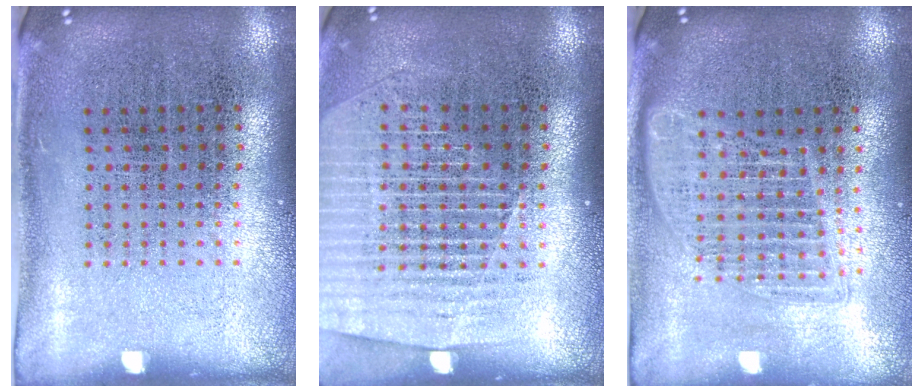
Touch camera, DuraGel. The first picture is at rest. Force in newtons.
{"total": 1.5, "press": 1.4, "slide": 0.5}
{"total": 1.7, "press": 1.5, "slide": 0.8}